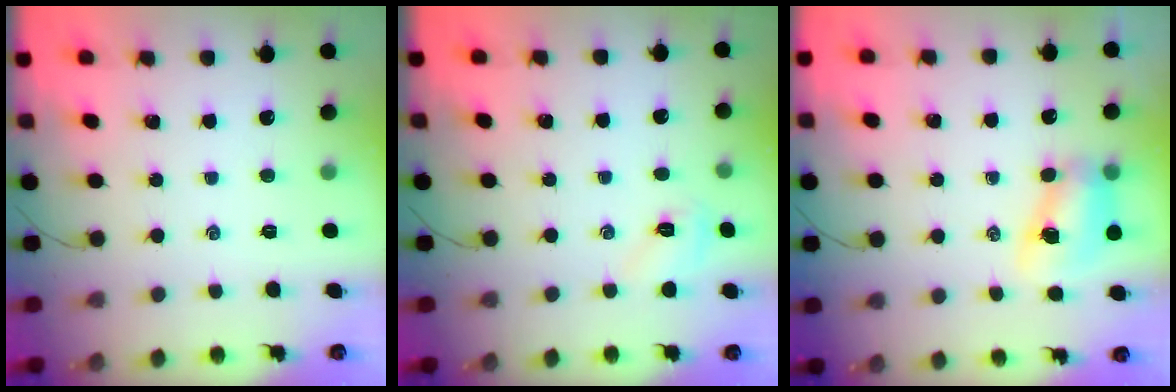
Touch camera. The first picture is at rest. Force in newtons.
{"total": 5.4, "press": 5.3, "slide": 1.0}
{"total": 8.4, "press": 8.3, "slide": 1.1}